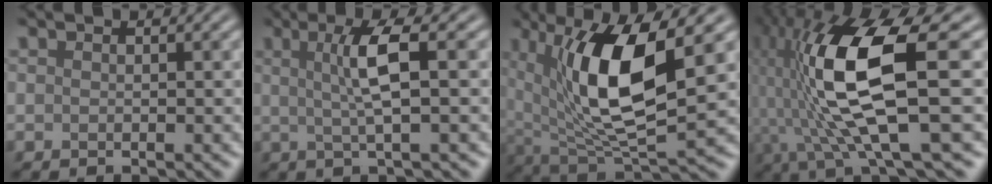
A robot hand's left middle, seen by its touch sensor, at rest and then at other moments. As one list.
[{"total": 4.3, "force": [0.7, 0.6, 4.2], "torque": [-0.079, 0.002, 0.013]}, {"total": 10.4, "force": [2.7, 3.6, 9.4], "torque": [-0.171, -0.009, 0.050]}, {"total": 12.9, "force": [0.1, 3.4, 12.5], "torque": [-0.251, -0.001, 0.010]}]